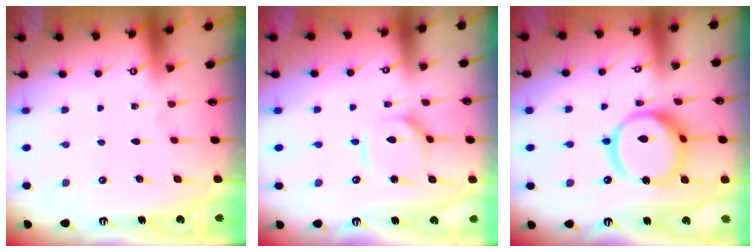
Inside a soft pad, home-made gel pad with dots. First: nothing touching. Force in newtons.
{"total": 5.6, "press": 5.6, "slide": 0.4}
{"total": 15.9, "press": 15.8, "slide": 1.7}